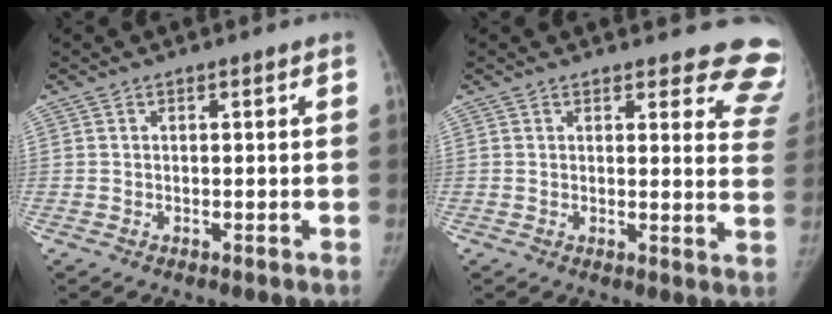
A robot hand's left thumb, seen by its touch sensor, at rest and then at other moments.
{"total": 11.4, "force": [10.6, 3.7, 1.5], "torque": [0.042, -0.094, 0.077]}